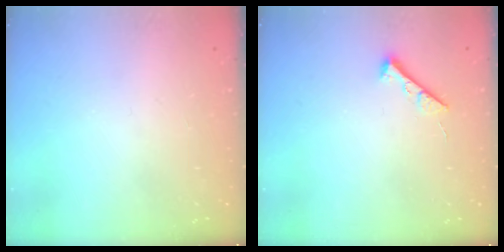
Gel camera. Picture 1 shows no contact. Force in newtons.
{"total": 5.4, "press": 5.4, "slide": 0.8}